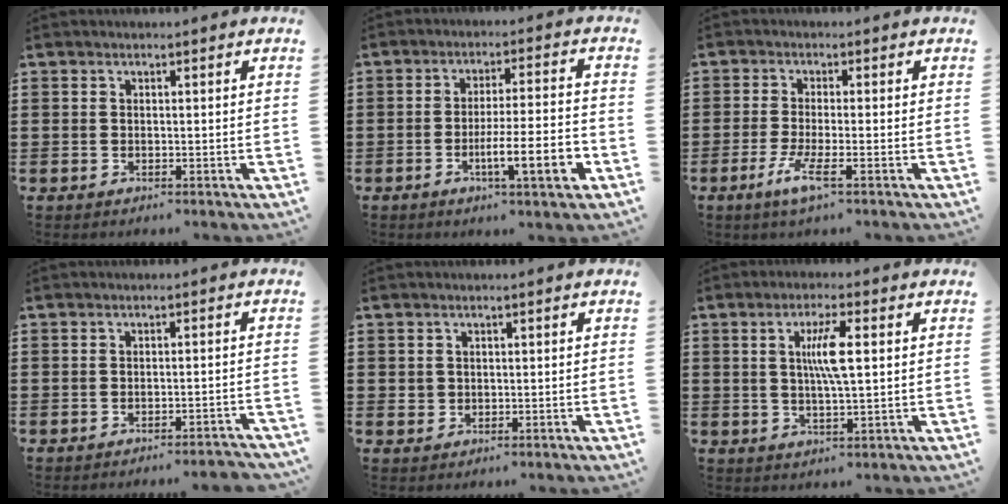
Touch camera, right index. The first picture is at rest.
{"total": 9.4, "force": [-3.4, 1.2, 8.6], "torque": [-0.138, -0.001, -0.055]}
{"total": 4.6, "force": [-2.2, 0.4, 4.1], "torque": [-0.089, -0.014, -0.042]}
{"total": 2.0, "force": [-2.0, -0.2, 0.5], "torque": [-0.011, -0.001, -0.040]}
{"total": 1.2, "force": [0.1, 1.1, 0.3], "torque": [-0.008, 0.006, 0.001]}
{"total": 5.6, "force": [1.0, 0.9, 5.4], "torque": [-0.105, 0.002, 0.013]}